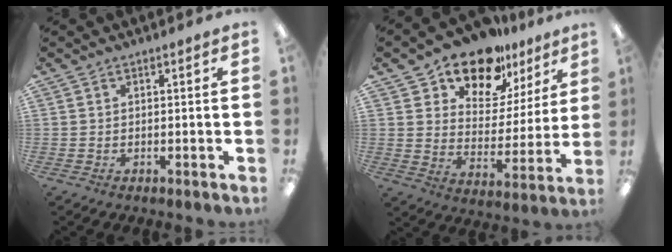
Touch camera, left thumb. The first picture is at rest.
{"total": 14.9, "force": [12.4, 7.1, 4.3], "torque": [-0.083, -0.098, 0.226]}